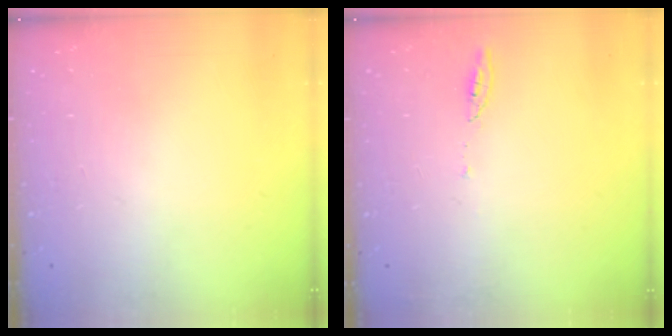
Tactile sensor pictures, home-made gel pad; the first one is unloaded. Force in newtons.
{"total": 4.8, "press": 4.8, "slide": 0.6}